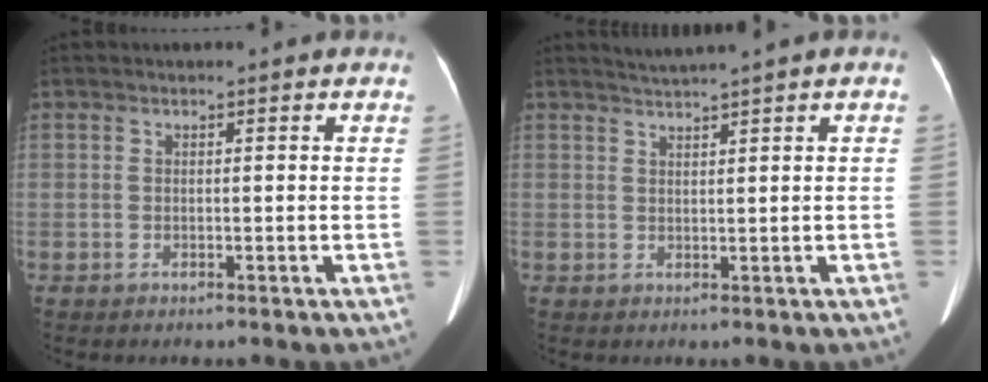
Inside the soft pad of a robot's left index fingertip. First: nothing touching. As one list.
[{"total": 1.6, "force": [1.5, -0.5, 0.4], "torque": [-0.005, 0.008, 0.032]}]